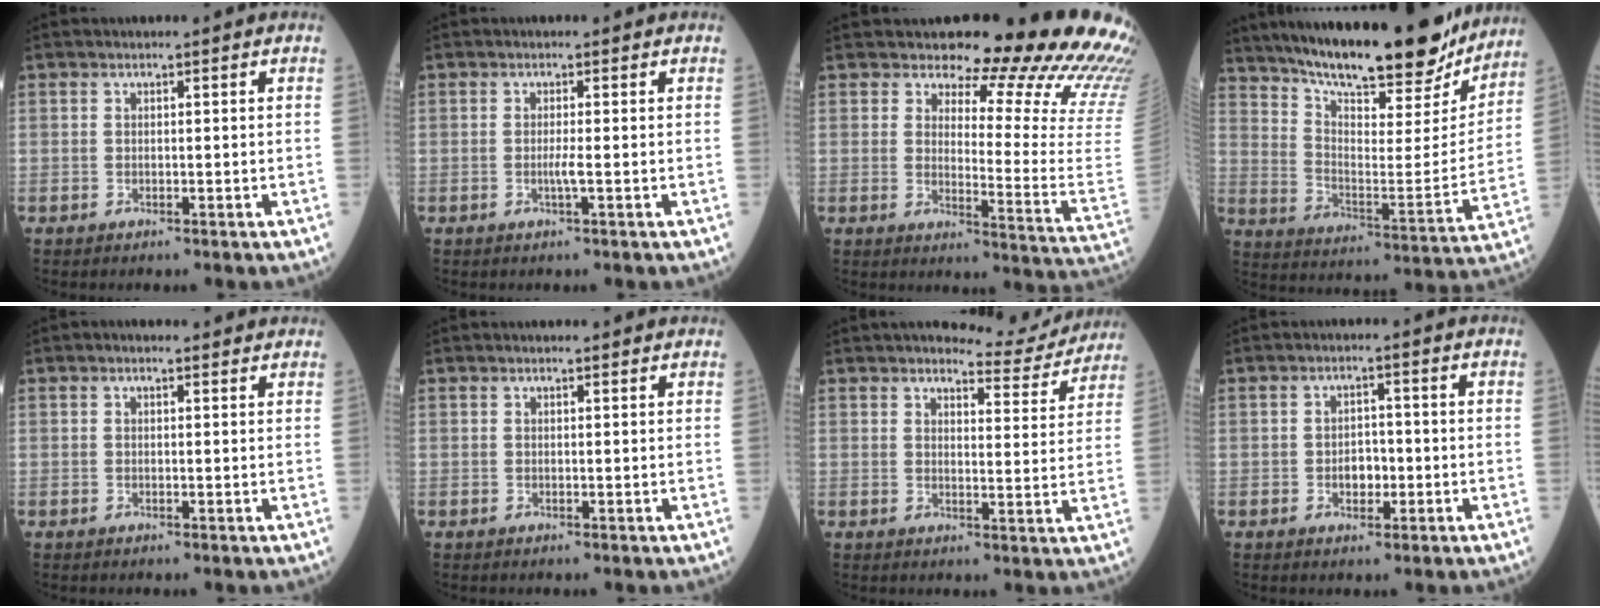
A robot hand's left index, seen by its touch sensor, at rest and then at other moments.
{"total": 1.3, "force": [-0.2, -0.3, 1.3], "torque": [-0.028, -0.001, -0.007]}
{"total": 20.1, "force": [18.1, 2.2, 8.4], "torque": [-0.099, -0.130, 0.188]}
{"total": 26.2, "force": [22.0, 5.5, 13.2], "torque": [-0.213, -0.017, 0.313]}
{"total": 2.1, "force": [1.7, 0.8, 1.1], "torque": [-0.020, 0.016, 0.020]}
{"total": 2.4, "force": [2.1, 0.3, 1.0], "torque": [-0.014, 0.015, 0.024]}
{"total": 7.9, "force": [7.8, 1.2, 0.7], "torque": [-0.005, -0.016, 0.090]}
{"total": 3.0, "force": [-0.7, 2.0, 2.2], "torque": [-0.032, 0.005, -0.010]}